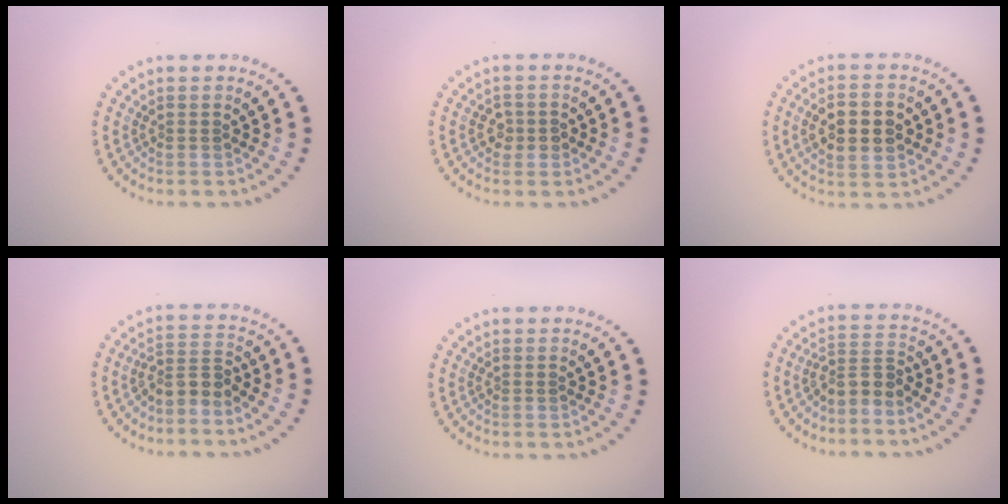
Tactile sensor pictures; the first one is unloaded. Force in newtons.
{"total": 1.4, "press": 1.4, "slide": 0.2}
{"total": 5.2, "press": 5.2, "slide": 0.2}
{"total": 2.6, "press": 1.9, "slide": 1.8}
{"total": 0.0}
{"total": 2.6, "press": 1.9, "slide": 1.8}